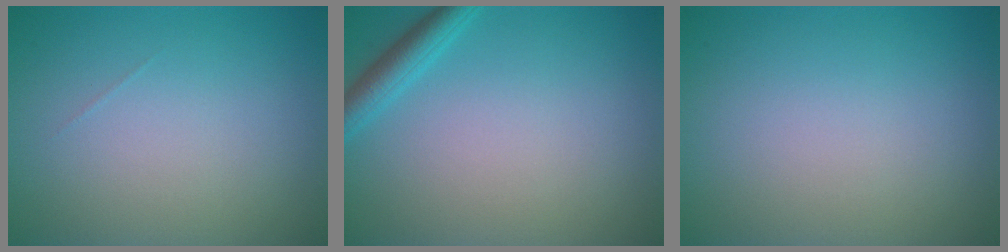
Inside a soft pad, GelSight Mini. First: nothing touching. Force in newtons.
{"total": 2.3, "press": 2.3, "slide": 0.1}
{"total": 0.0}